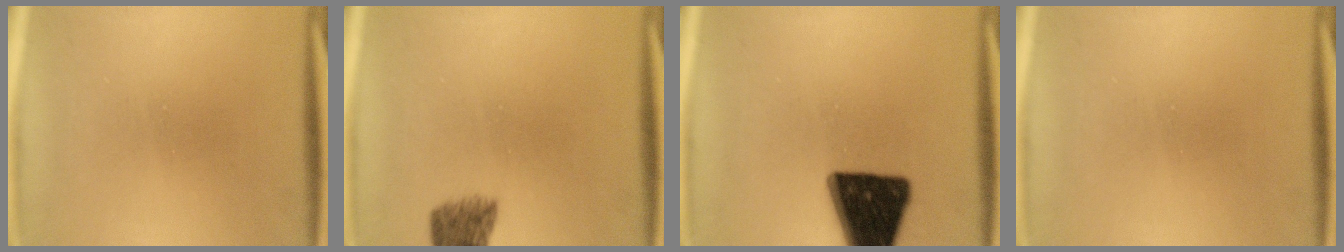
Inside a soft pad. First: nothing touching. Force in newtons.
{"total": 5.2}
{"total": 19.7}
{"total": 0.0}